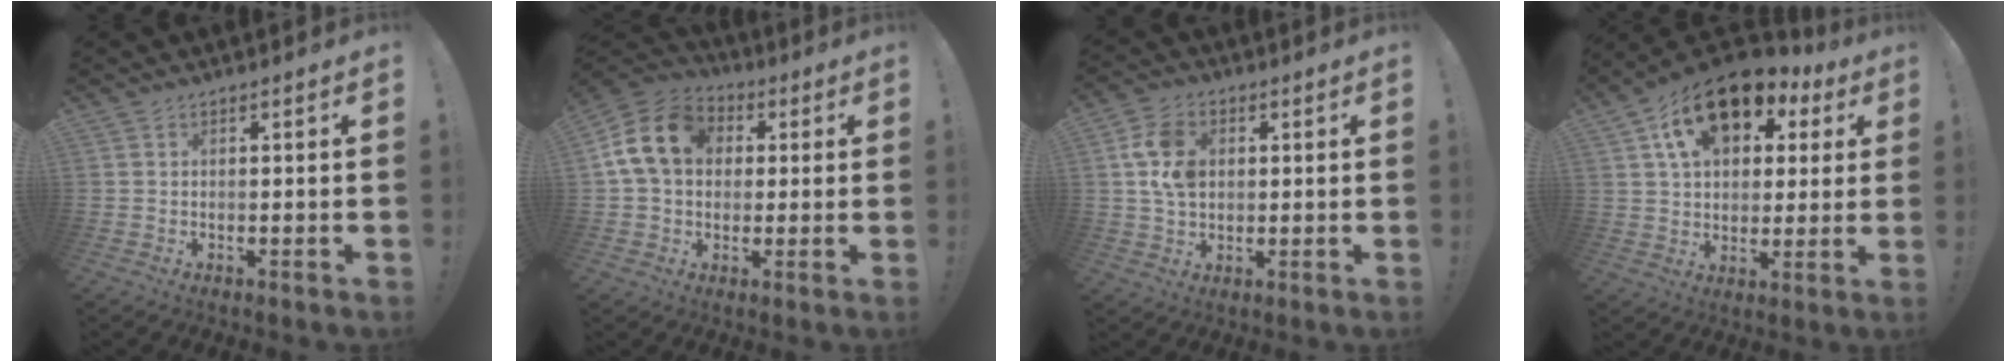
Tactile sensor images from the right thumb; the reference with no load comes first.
{"total": 14.9, "force": [3.3, 11.7, 8.6], "torque": [-0.138, 0.009, 0.068]}
{"total": 11.8, "force": [2.8, 8.9, 7.2], "torque": [-0.129, 0.003, 0.054]}
{"total": 17.4, "force": [9.0, 10.6, 10.4], "torque": [-0.160, -0.042, 0.163]}